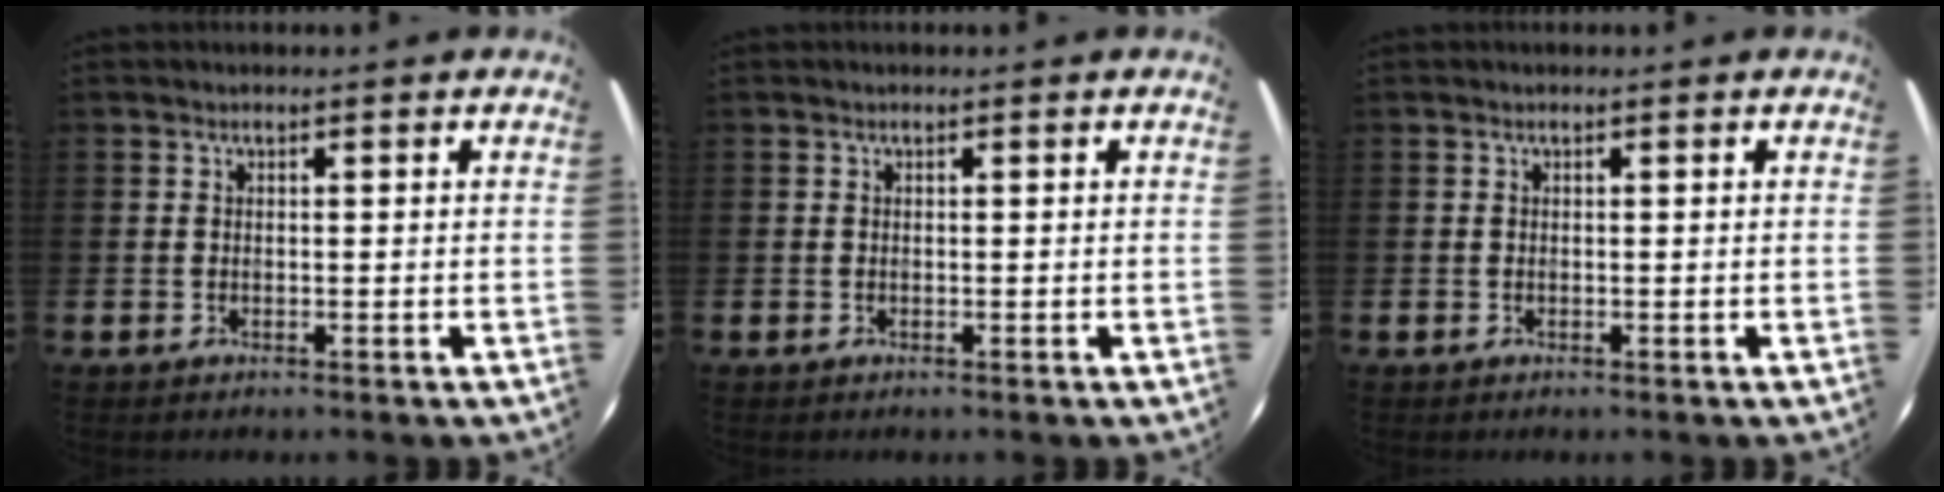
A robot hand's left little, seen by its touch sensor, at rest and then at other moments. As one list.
[{"total": 0.0}, {"total": 0.0}]